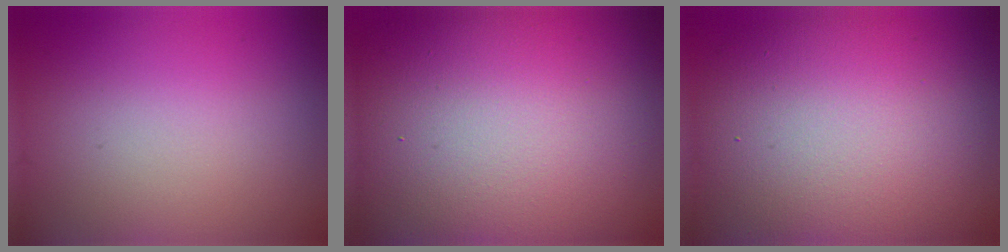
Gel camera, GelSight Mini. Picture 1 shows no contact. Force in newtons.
{"total": 20.1, "press": 20.1, "slide": 1.2}
{"total": 12.8, "press": 12.8, "slide": 1.0}